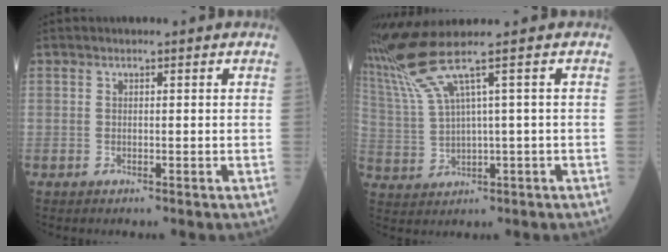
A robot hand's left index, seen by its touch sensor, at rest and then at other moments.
{"total": 6.4, "force": [4.8, -2.4, 3.6], "torque": [-0.095, 0.003, 0.111]}